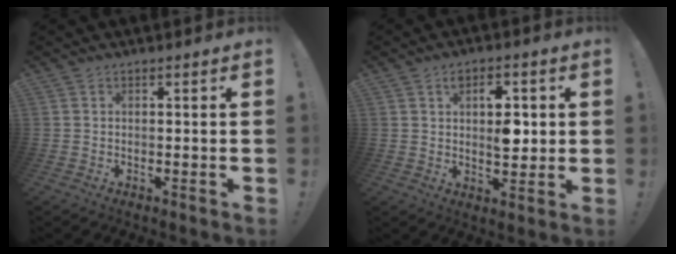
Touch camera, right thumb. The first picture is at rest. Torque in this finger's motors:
{"motor_torque": [0.68, 1.41, 0.00, 0.02, 0.02]}